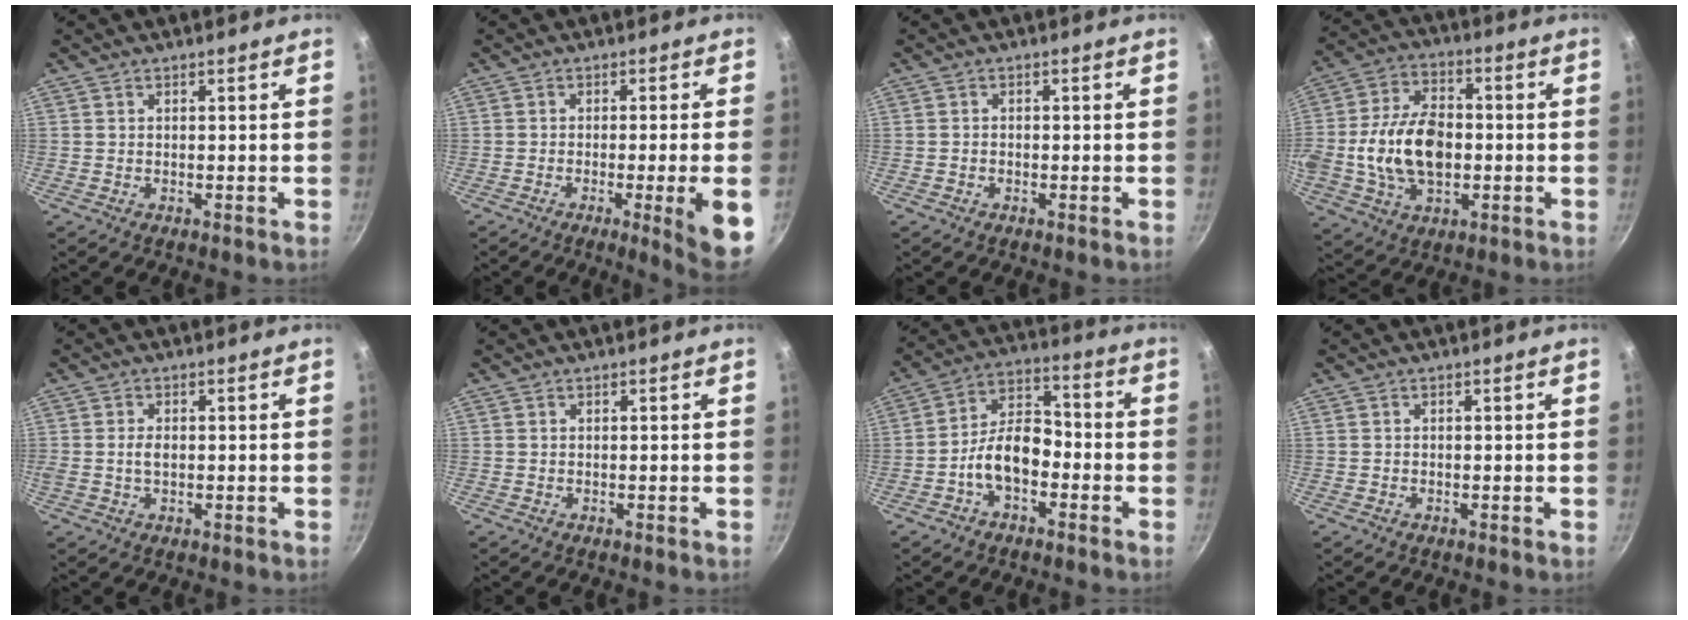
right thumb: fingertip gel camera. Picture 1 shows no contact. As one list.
[{"total": 8.6, "force": [-2.6, 0.2, 8.2], "torque": [-0.109, 0.004, -0.034]}, {"total": 0.8, "force": [-0.4, 0.6, 0.4], "torque": [-0.009, 0.003, -0.009]}, {"total": 16.5, "force": [-1.4, 10.6, 12.5], "torque": [-0.208, 0.026, -0.030]}, {"total": 2.4, "force": [-0.1, 1.5, 1.9], "torque": [-0.029, 0.007, -0.003]}, {"total": 0.0}, {"total": 10.1, "force": [-3.6, 6.1, 7.2], "torque": [-0.098, 0.053, -0.076]}, {"total": 0.0}]